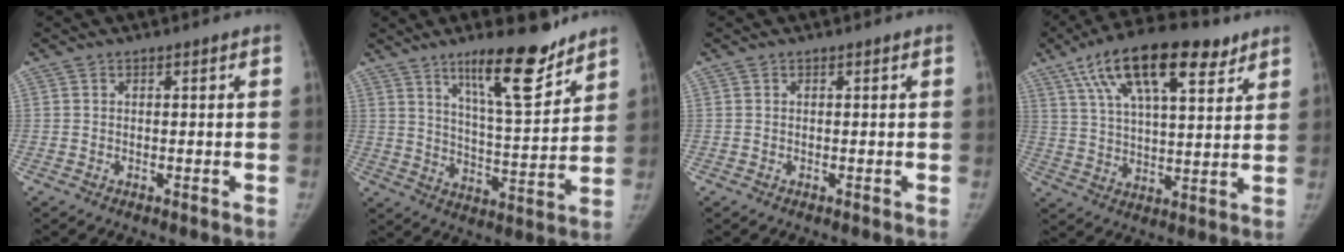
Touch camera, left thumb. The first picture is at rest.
{"total": 14.8, "force": [10.4, 3.4, 9.9], "torque": [-0.131, -0.076, 0.172]}
{"total": 0.0}
{"total": 19.9, "force": [11.0, 7.9, 14.6], "torque": [-0.228, -0.013, 0.187]}